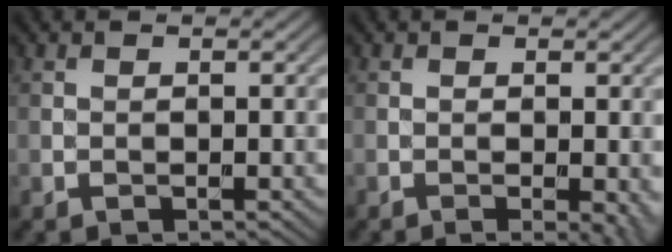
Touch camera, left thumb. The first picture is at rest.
{"total": 2.8, "force": [-0.8, 0.6, 2.6], "torque": [-0.036, -0.009, -0.011]}